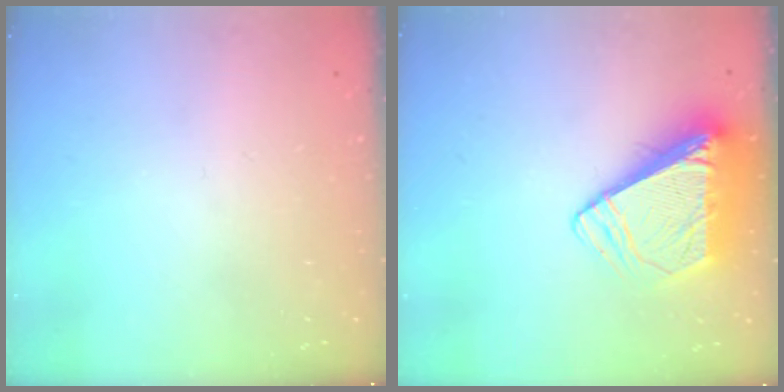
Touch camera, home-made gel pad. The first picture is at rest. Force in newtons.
{"total": 10.7, "press": 10.6, "slide": 1.4}